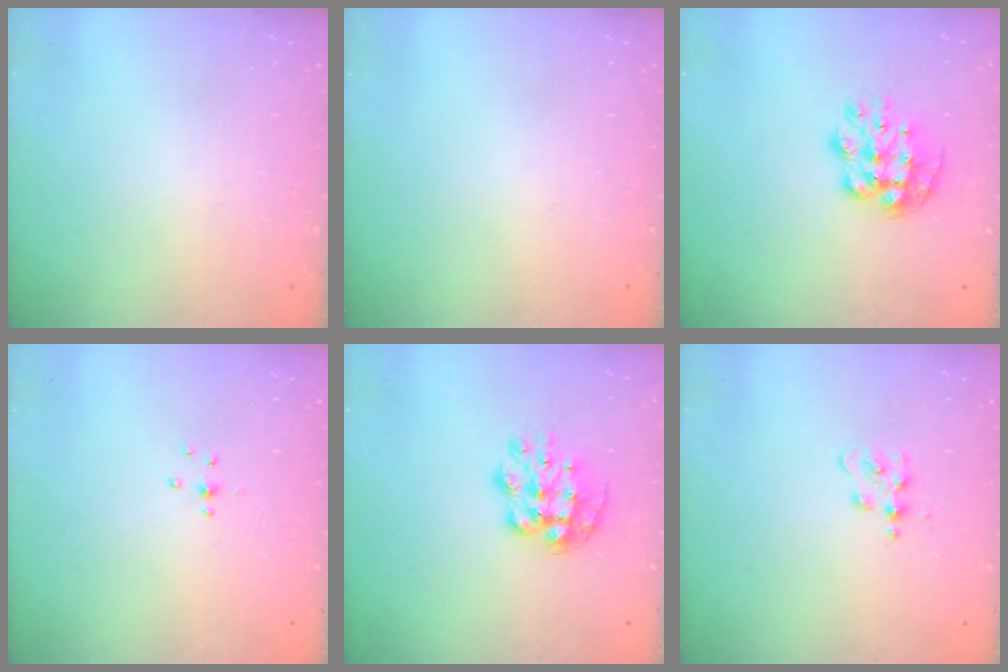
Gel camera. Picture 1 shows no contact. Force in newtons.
{"total": 0.0}
{"total": 11.9, "press": 11.9, "slide": 0.8}
{"total": 3.0, "press": 2.8, "slide": 1.0}
{"total": 11.9, "press": 11.9, "slide": 0.8}
{"total": 4.4, "press": 4.3, "slide": 0.7}